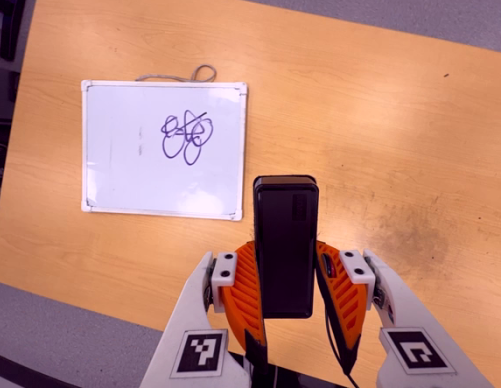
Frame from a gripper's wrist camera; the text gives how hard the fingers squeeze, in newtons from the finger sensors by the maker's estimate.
{"total": 4.2, "left": 3.0, "right": 5.5}